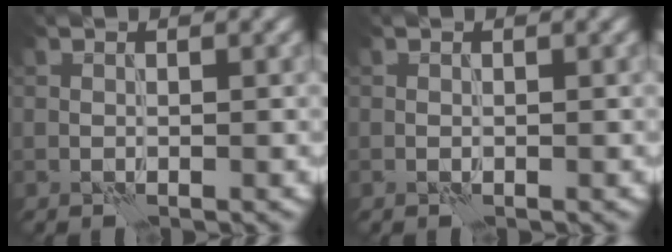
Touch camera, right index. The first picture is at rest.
{"total": 0.0}